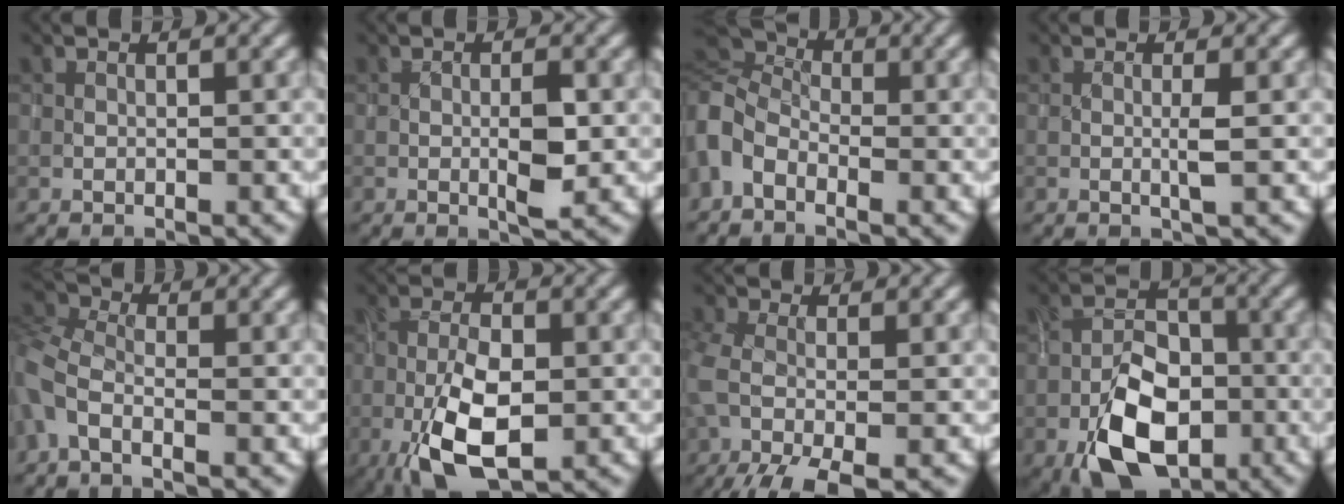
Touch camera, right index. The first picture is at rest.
{"total": 2.7, "force": [-0.3, 0.7, 2.5], "torque": [-0.047, -0.004, -0.004]}
{"total": 5.4, "force": [-0.8, 3.8, 3.8], "torque": [-0.096, 0.005, -0.035]}
{"total": 1.4, "force": [0.0, 0.0, 1.4], "torque": [-0.028, -0.002, -0.001]}
{"total": 4.4, "force": [-1.7, 2.4, 3.3], "torque": [-0.083, 0.003, -0.055]}
{"total": 7.8, "force": [-2.6, 3.6, 6.4], "torque": [-0.140, -0.009, -0.048]}
{"total": 9.3, "force": [-4.0, 4.3, 7.2], "torque": [-0.183, -0.033, -0.062]}
{"total": 8.9, "force": [-3.9, 5.2, 6.1], "torque": [-0.115, -0.008, -0.071]}